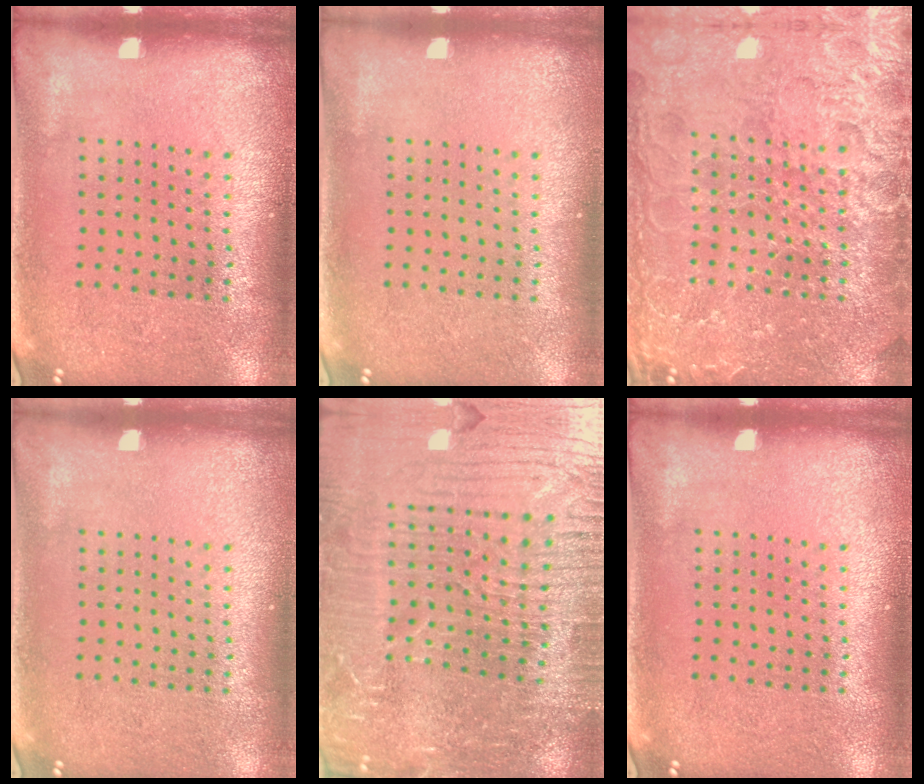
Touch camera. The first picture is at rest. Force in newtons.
{"total": 0.0}
{"total": 4.7, "press": 4.6, "slide": 0.5}
{"total": 0.0}
{"total": 5.6, "press": 5.1, "slide": 2.2}
{"total": 0.0}